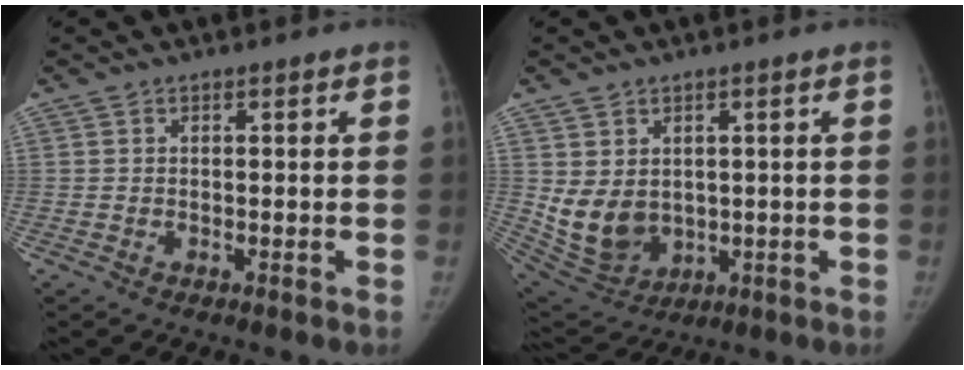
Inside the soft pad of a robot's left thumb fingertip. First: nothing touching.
{"total": 9.5, "force": [0.6, 7.5, 5.7], "torque": [-0.087, -0.015, 0.042]}